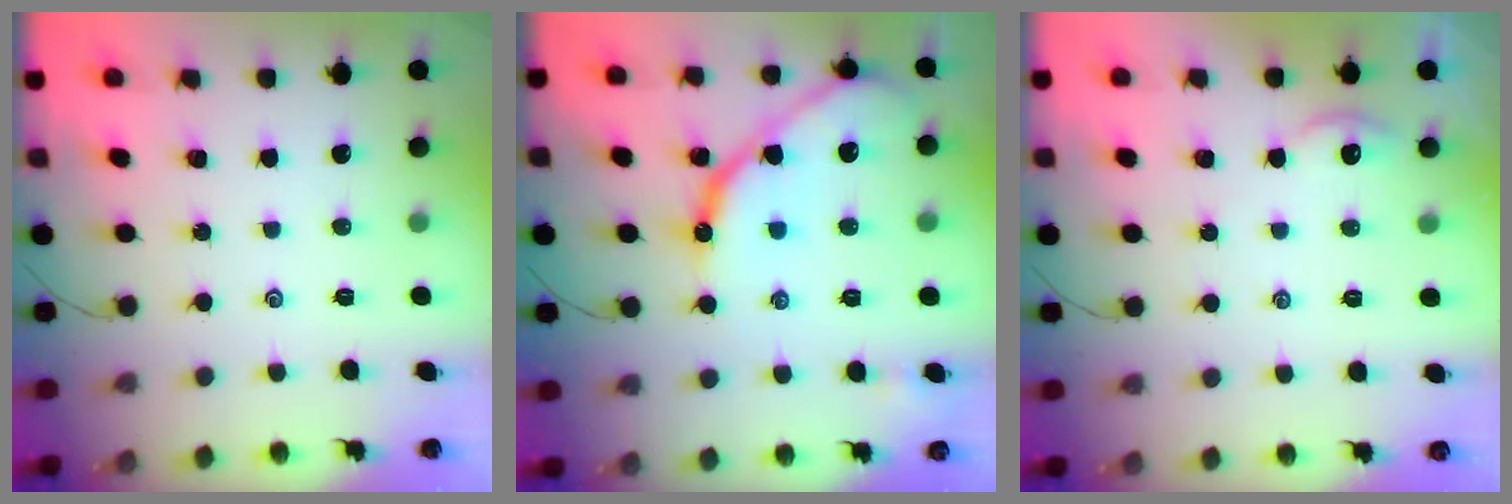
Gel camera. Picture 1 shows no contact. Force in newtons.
{"total": 13.2, "press": 13.1, "slide": 1.0}
{"total": 1.6, "press": 1.5, "slide": 0.3}